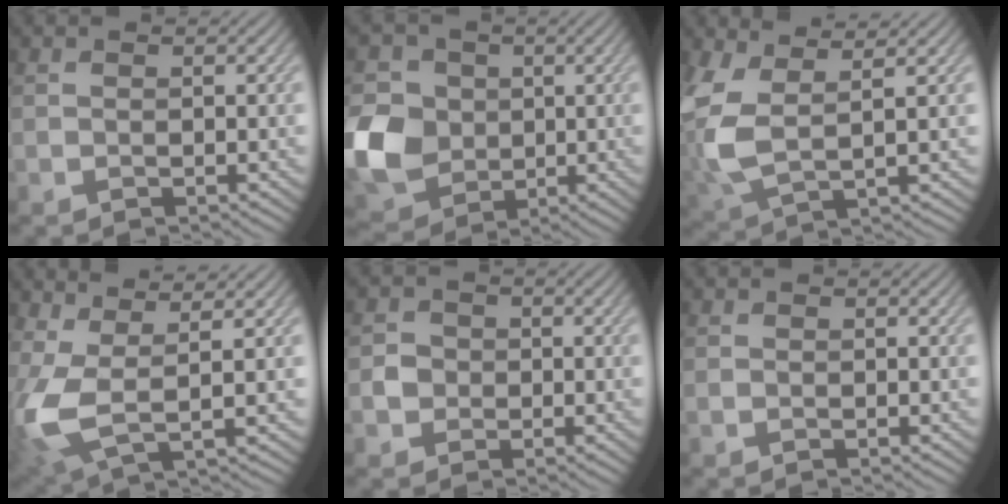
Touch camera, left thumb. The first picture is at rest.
{"total": 10.6, "force": [-0.2, 9.1, 5.4], "torque": [-0.161, -0.009, -0.013]}
{"total": 6.5, "force": [2.3, 2.8, 5.4], "torque": [-0.139, -0.001, 0.045]}
{"total": 6.7, "force": [1.0, 2.5, 6.2], "torque": [-0.159, -0.002, 0.016]}
{"total": 2.2, "force": [-0.2, 2.1, 0.4], "torque": [-0.006, 0.002, -0.010]}
{"total": 0.6, "force": [-0.2, 0.5, 0.3], "torque": [-0.007, -0.003, -0.005]}